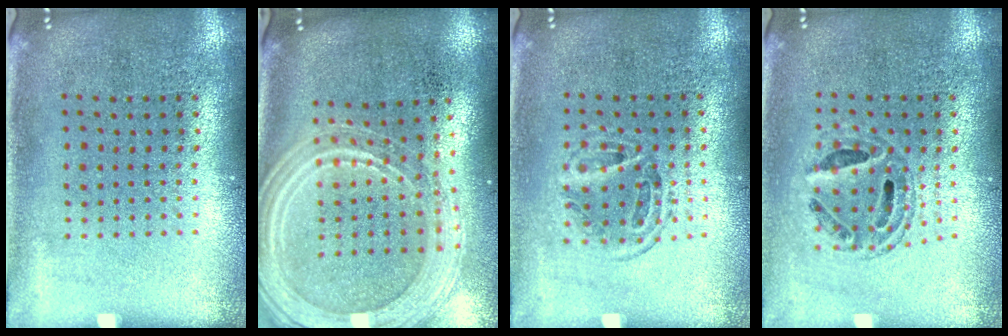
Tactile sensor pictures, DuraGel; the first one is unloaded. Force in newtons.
{"total": 2.3, "press": 2.0, "slide": 1.1}
{"total": 1.1, "press": 0.9, "slide": 0.6}
{"total": 0.7, "press": 0.7, "slide": 0.1}